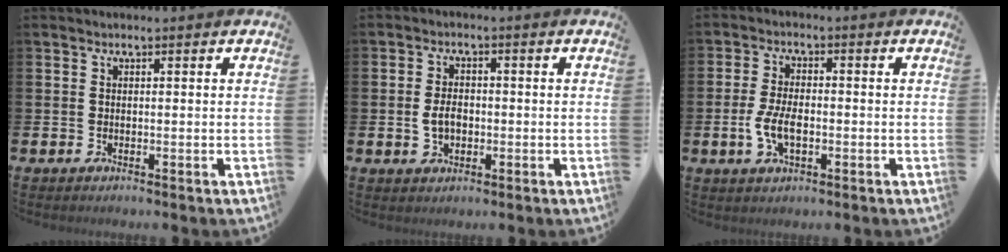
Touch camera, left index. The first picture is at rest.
{"total": 3.1, "force": [-0.4, 2.1, 2.2], "torque": [-0.033, 0.002, -0.012]}
{"total": 5.0, "force": [-0.9, 2.5, 4.2], "torque": [-0.084, 0.000, -0.020]}